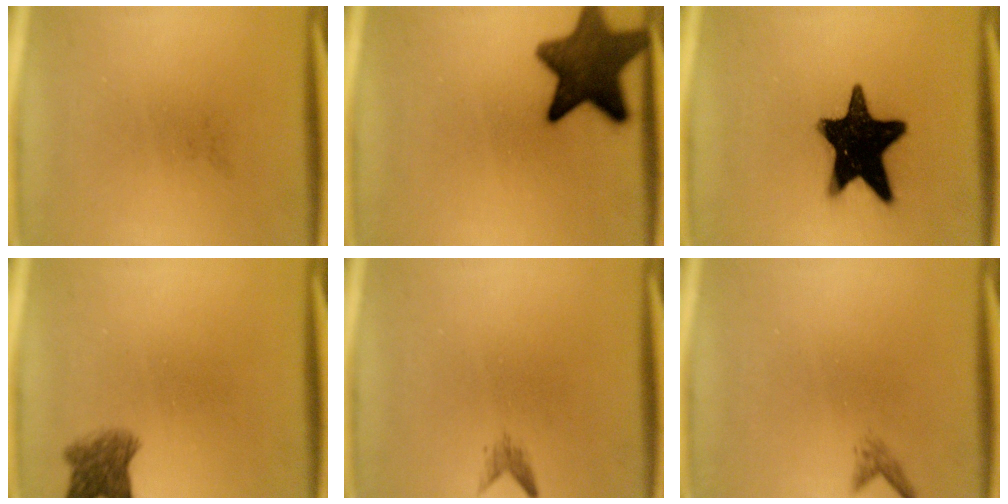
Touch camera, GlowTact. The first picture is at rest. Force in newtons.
{"total": 12.7}
{"total": 19.4}
{"total": 4.4}
{"total": 1.1}
{"total": 1.0}